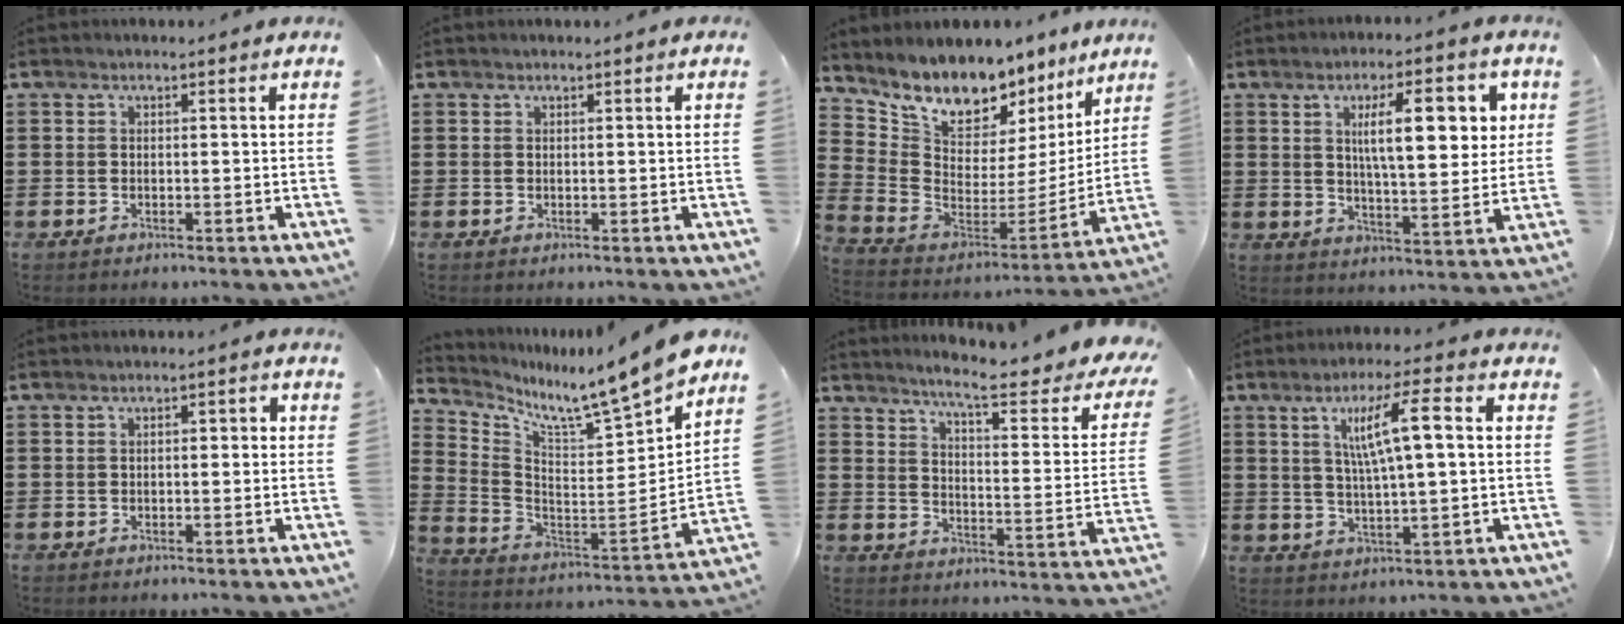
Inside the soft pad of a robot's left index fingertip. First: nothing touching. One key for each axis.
{"total": 0.0}
{"total": 8.1, "fx": 7.2, "fy": 3.4, "fz": 1.4, "tx": -0.071, "ty": -0.067, "tz": 0.128}
{"total": 11.5, "fx": 3.8, "fy": 3.7, "fz": 10.2, "tx": -0.160, "ty": -0.002, "tz": 0.055}
{"total": 1.3, "fx": -0.4, "fy": 0.4, "fz": 1.1, "tx": -0.022, "ty": 0.001, "tz": -0.010}
{"total": 8.6, "fx": 8.1, "fy": -0.5, "fz": 2.9, "tx": -0.079, "ty": -0.077, "tz": 0.121}
{"total": 7.2, "fx": 5.8, "fy": -0.2, "fz": 4.3, "tx": -0.084, "ty": -0.049, "tz": 0.085}
{"total": 8.8, "fx": 2.2, "fy": 1.4, "fz": 8.4, "tx": -0.165, "ty": 0.006, "tz": 0.033}